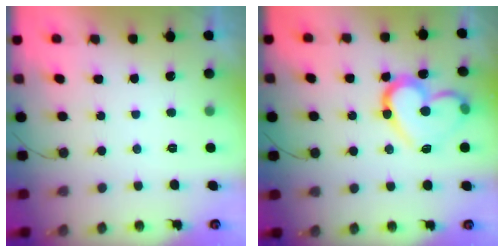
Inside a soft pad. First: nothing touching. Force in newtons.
{"total": 15.1, "press": 15.0, "slide": 0.8}